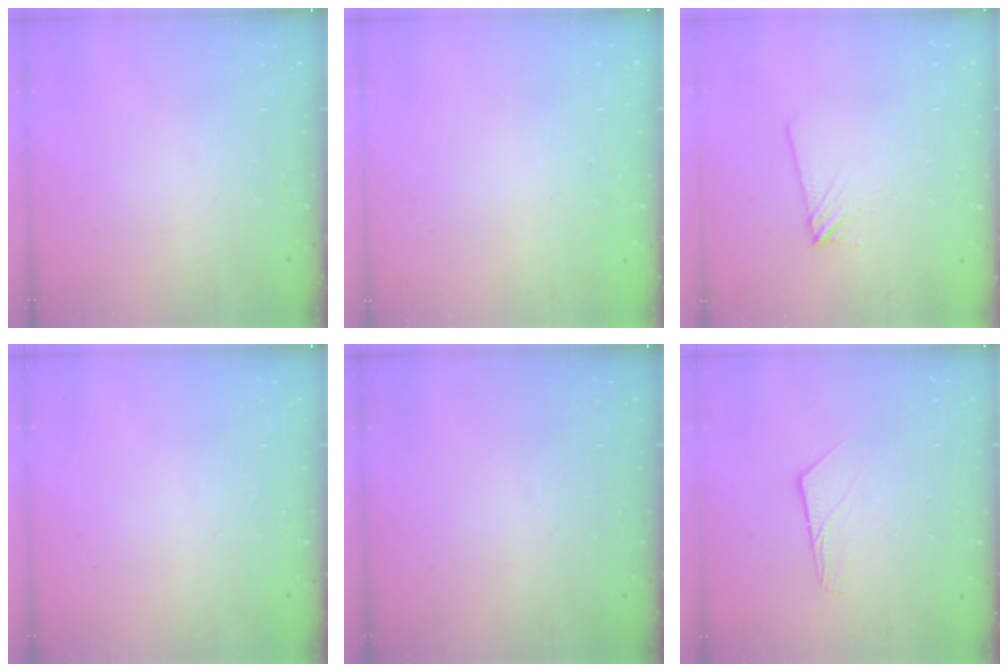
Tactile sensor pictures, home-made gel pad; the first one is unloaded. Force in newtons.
{"total": 0.0}
{"total": 5.0, "press": 5.0, "slide": 0.8}
{"total": 0.0}
{"total": 0.0}
{"total": 5.7, "press": 5.7, "slide": 0.5}